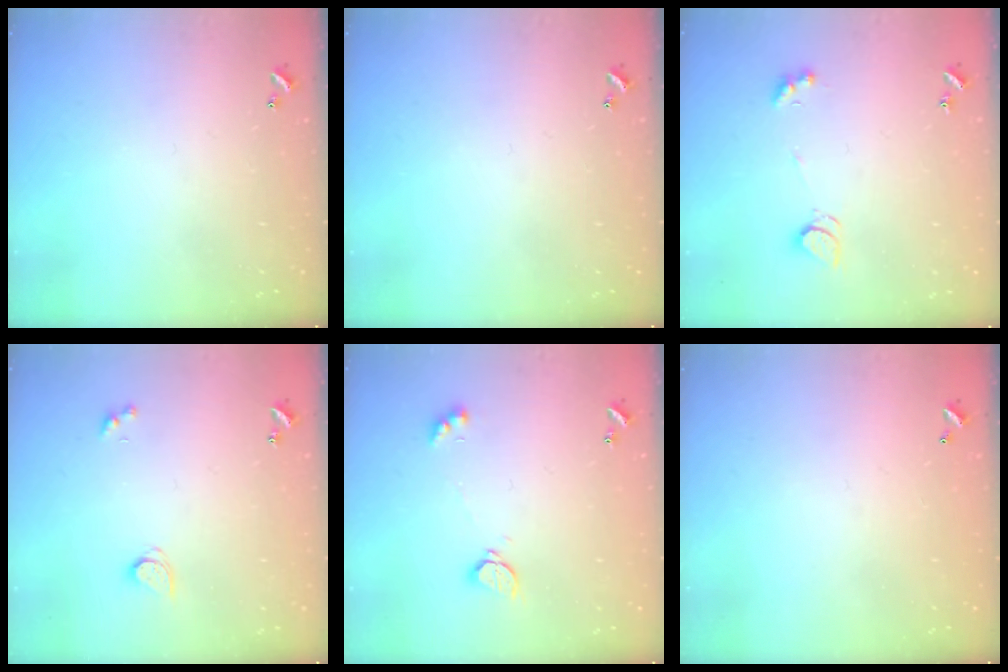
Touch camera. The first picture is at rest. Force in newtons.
{"total": 0.0}
{"total": 2.2, "press": 2.2, "slide": 0.4}
{"total": 2.6, "press": 2.6, "slide": 0.3}
{"total": 2.2, "press": 2.2, "slide": 0.2}
{"total": 2.8, "press": 2.8, "slide": 0.1}